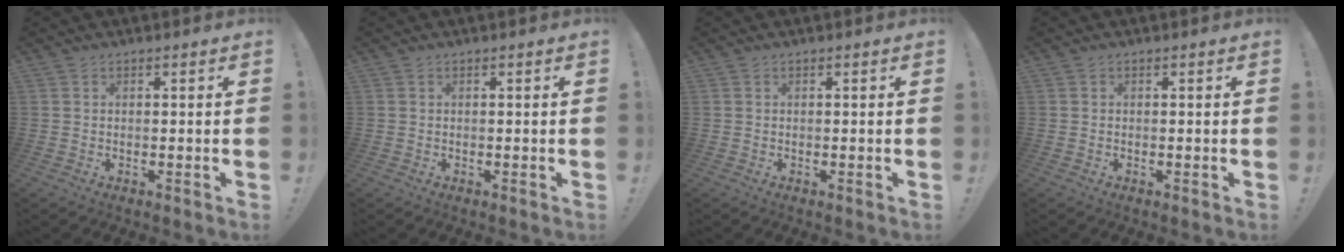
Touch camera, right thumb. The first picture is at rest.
{"total": 0.0}
{"total": 0.0}
{"total": 0.0}